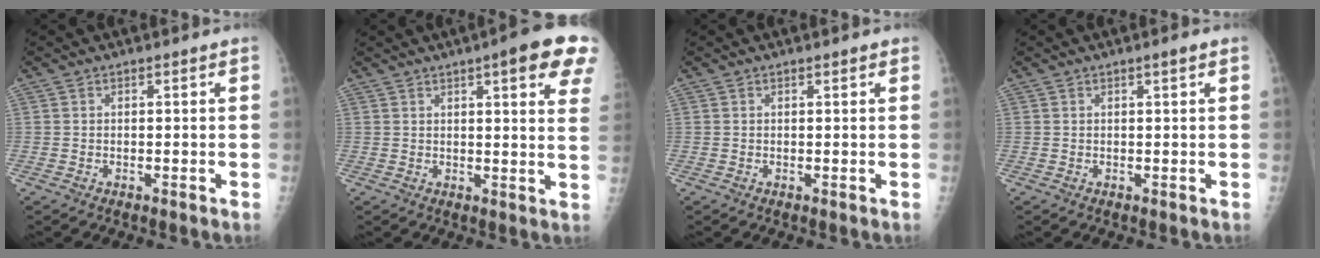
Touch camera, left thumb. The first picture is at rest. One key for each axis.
{"total": 13.2, "fx": 7.1, "fy": 2.5, "fz": 10.8, "tx": -0.112, "ty": -0.020, "tz": 0.077}
{"total": 0.7, "fx": 0.5, "fy": 0.2, "fz": 0.4, "tx": -0.006, "ty": -0.001, "tz": 0.005}
{"total": 1.0, "fx": 0.5, "fy": 0.0, "fz": 0.8, "tx": -0.010, "ty": 0.000, "tz": 0.008}